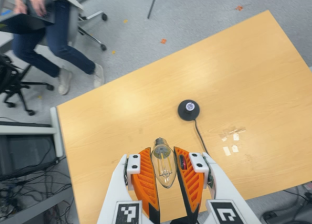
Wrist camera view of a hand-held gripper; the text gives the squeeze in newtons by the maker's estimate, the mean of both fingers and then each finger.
{"total": 15.6, "left": 17.8, "right": 13.3}